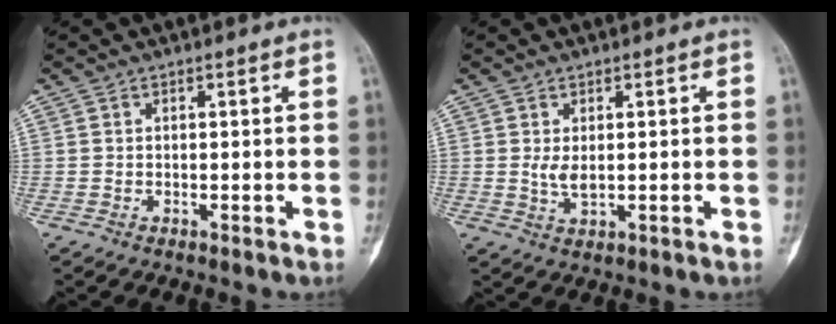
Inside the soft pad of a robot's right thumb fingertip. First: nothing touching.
{"total": 2.7, "force": [0.2, 1.2, 2.4], "torque": [-0.050, -0.008, 0.010]}